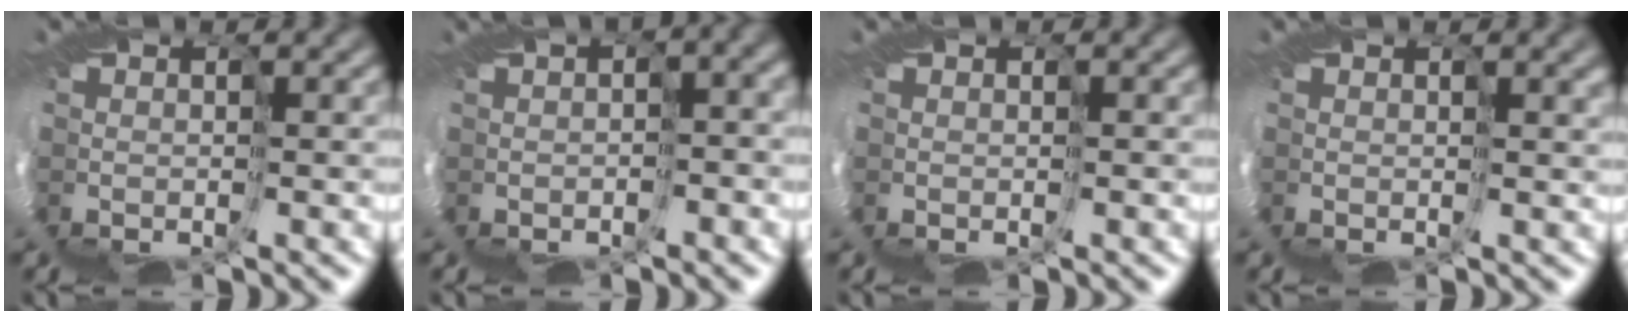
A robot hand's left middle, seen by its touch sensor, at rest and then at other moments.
{"total": 4.4, "force": [-1.2, 1.5, 3.9], "torque": [-0.053, 0.000, 0.007]}
{"total": 0.0}
{"total": 2.2, "force": [1.6, 0.2, 1.6], "torque": [-0.024, 0.004, 0.023]}